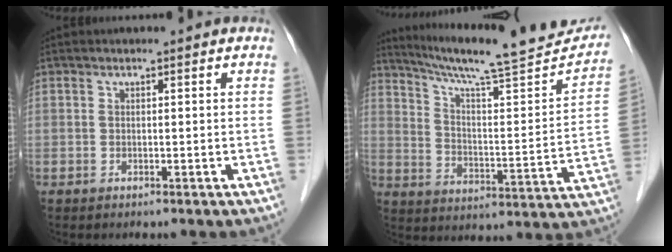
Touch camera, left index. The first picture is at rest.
{"total": 22.9, "force": [20.8, 1.4, 9.3], "torque": [-0.142, -0.041, 0.288]}